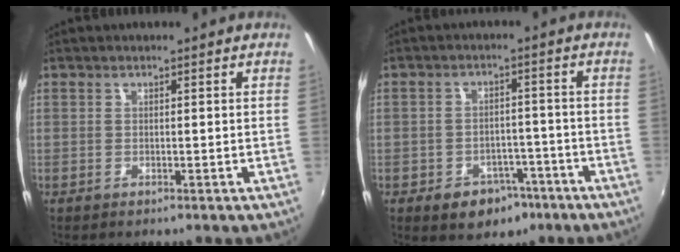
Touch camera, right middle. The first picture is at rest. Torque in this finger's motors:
{"motor_torque": [0.44, -0.40, 0.00, -0.01]}